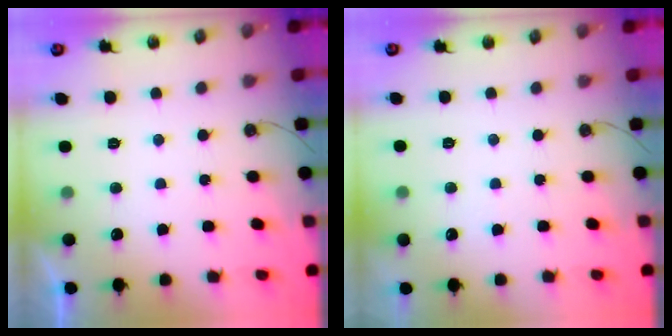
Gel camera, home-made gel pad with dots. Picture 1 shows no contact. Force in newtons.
{"total": 2.5, "press": 2.4, "slide": 0.4}